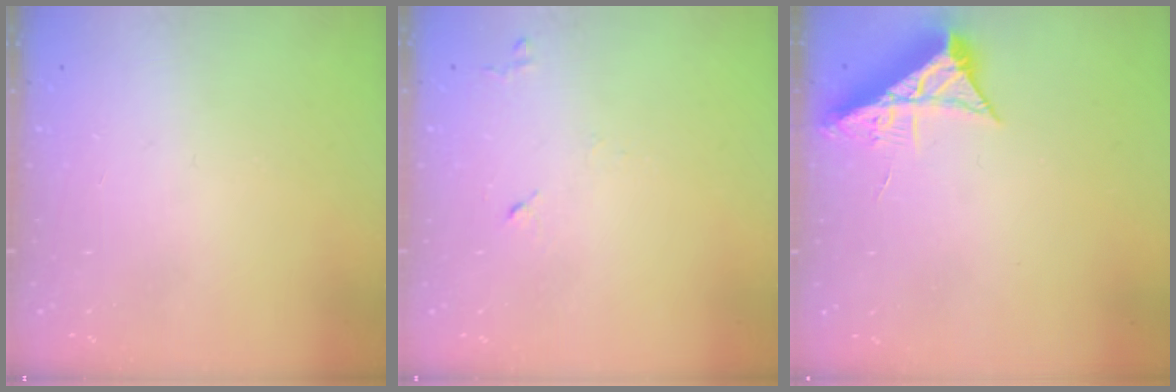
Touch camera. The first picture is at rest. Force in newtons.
{"total": 5.6, "press": 5.5, "slide": 0.9}
{"total": 7.3, "press": 7.3, "slide": 0.2}